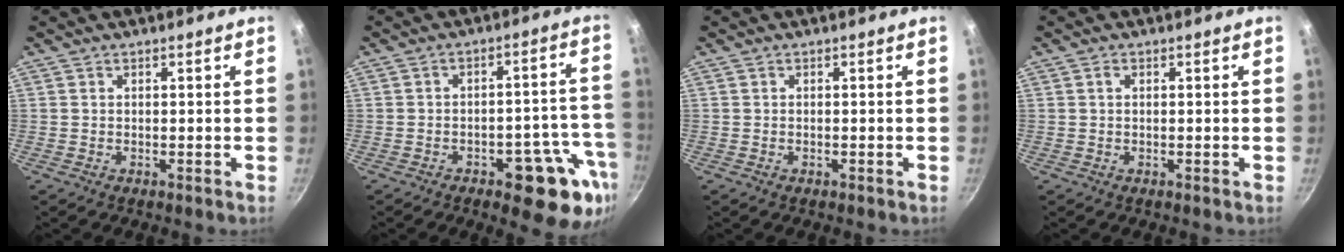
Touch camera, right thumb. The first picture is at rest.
{"total": 14.0, "force": [-6.7, 6.2, 10.7], "torque": [-0.077, 0.046, -0.082]}
{"total": 0.0}
{"total": 0.7, "force": [0.1, 0.5, 0.5], "torque": [-0.009, 0.003, 0.002]}